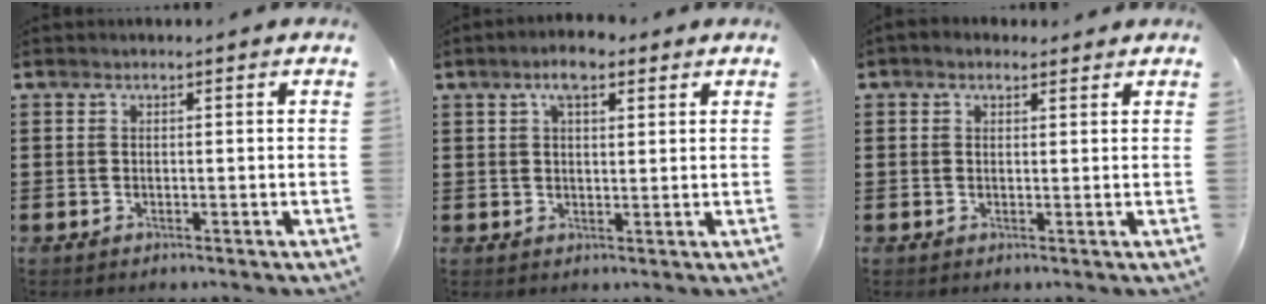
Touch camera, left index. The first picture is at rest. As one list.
[{"total": 5.1, "force": [3.3, 1.8, 3.4], "torque": [-0.066, 0.007, 0.056]}, {"total": 1.5, "force": [1.0, 0.9, 0.5], "torque": [-0.012, 0.007, 0.020]}]